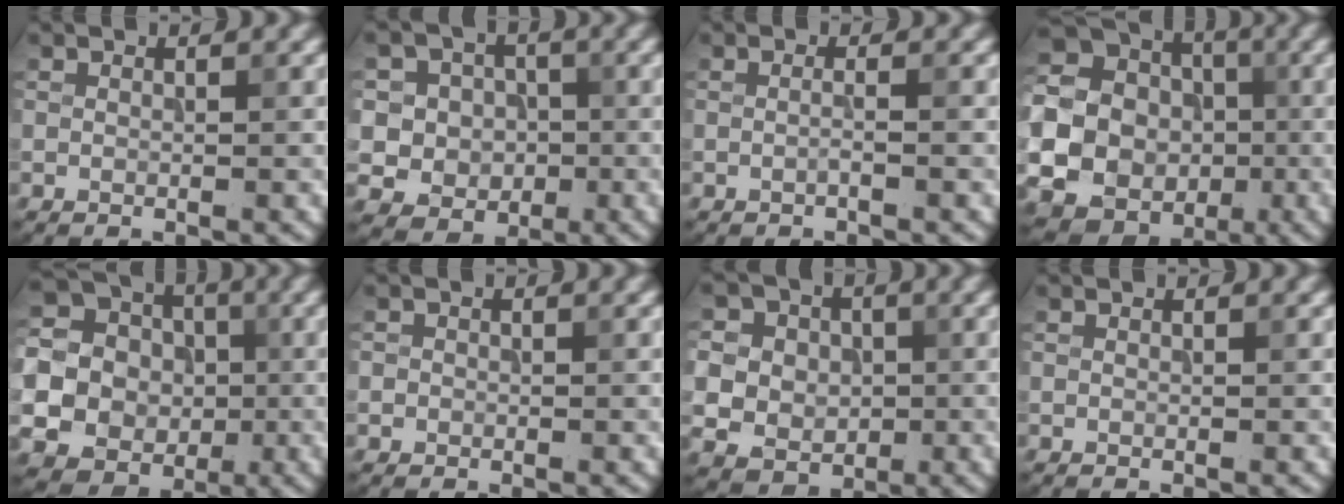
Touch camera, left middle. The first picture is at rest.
{"total": 5.9, "force": [0.0, 5.7, 1.7], "torque": [-0.022, 0.023, -0.020]}
{"total": 0.9, "force": [-0.3, 0.1, 0.8], "torque": [-0.014, -0.002, -0.009]}
{"total": 27.2, "force": [-4.6, 25.8, 7.1], "torque": [-0.159, -0.010, -0.099]}
{"total": 20.8, "force": [-2.8, 19.8, 5.6], "torque": [-0.171, -0.009, -0.085]}
{"total": 0.6, "force": [-0.1, 0.6, 0.0], "torque": [0.005, -0.004, -0.003]}
{"total": 9.9, "force": [1.0, 9.1, 3.7], "torque": [-0.103, 0.028, 0.009]}
{"total": 0.0}